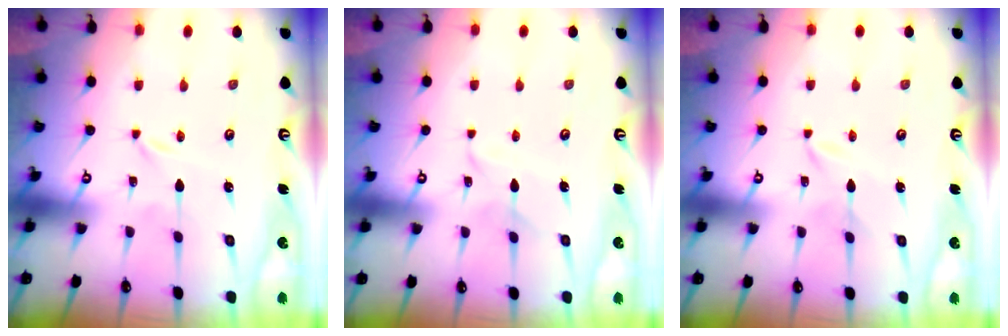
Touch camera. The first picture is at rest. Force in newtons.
{"total": 6.0, "press": 6.0, "slide": 0.4}
{"total": 1.8, "press": 1.7, "slide": 0.2}